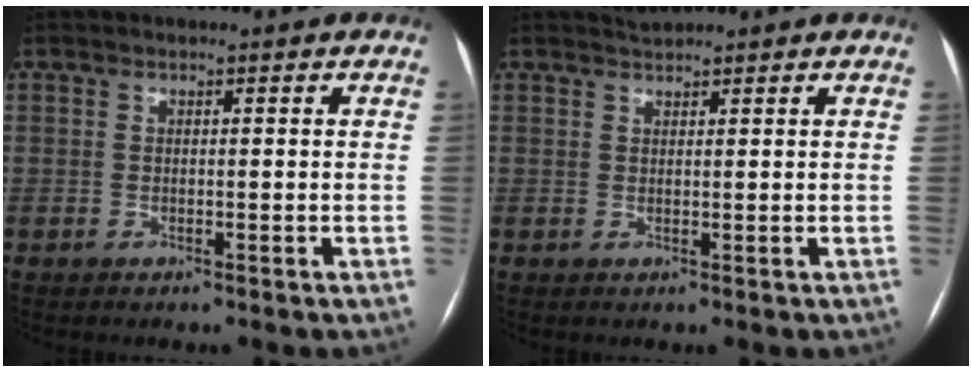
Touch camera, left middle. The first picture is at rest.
{"total": 1.2, "force": [1.2, -0.1, 0.0], "torque": [-0.007, 0.005, 0.026]}